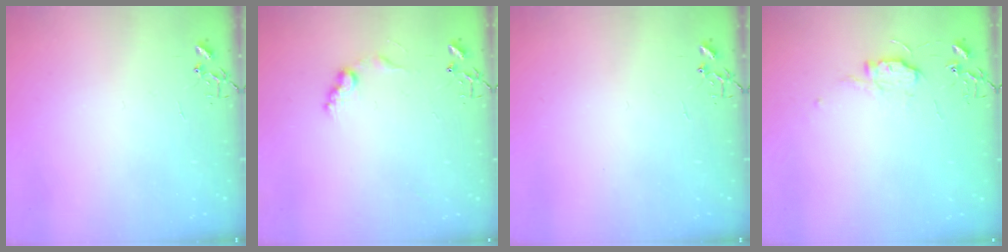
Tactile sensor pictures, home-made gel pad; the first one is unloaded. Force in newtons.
{"total": 7.9, "press": 7.9, "slide": 0.5}
{"total": 0.0}
{"total": 7.3, "press": 7.3, "slide": 0.7}